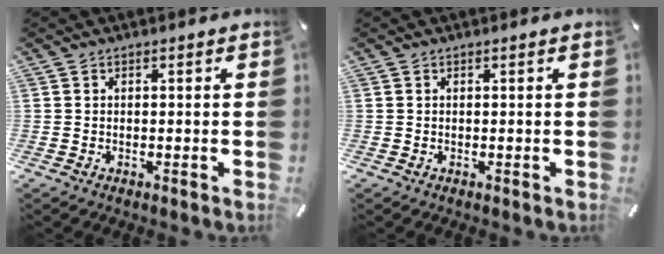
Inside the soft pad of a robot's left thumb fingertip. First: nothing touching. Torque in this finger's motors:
{"motor_torque": [-0.24, -0.18, 0.02, 0.14, -0.01]}